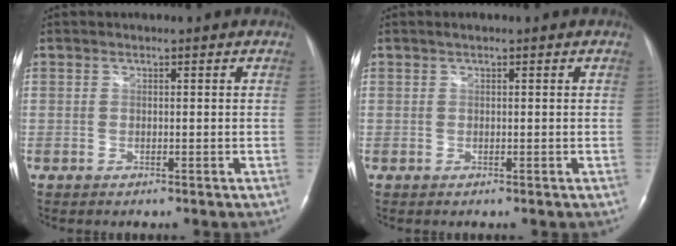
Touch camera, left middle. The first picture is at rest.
{"total": 0.6, "force": [0.4, 0.1, 0.5], "torque": [-0.011, 0.008, 0.004]}